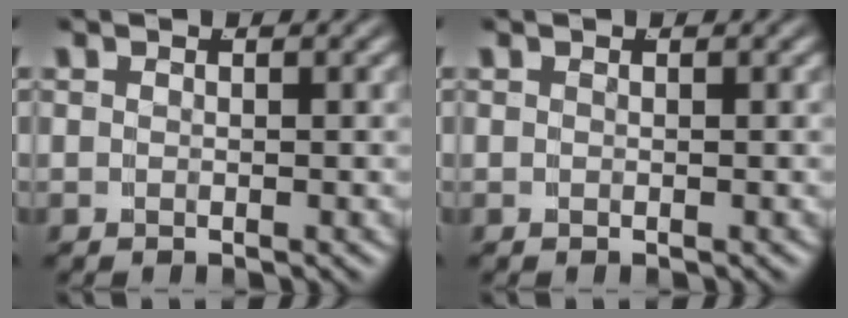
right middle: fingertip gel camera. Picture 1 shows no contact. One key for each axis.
{"total": 0.0}